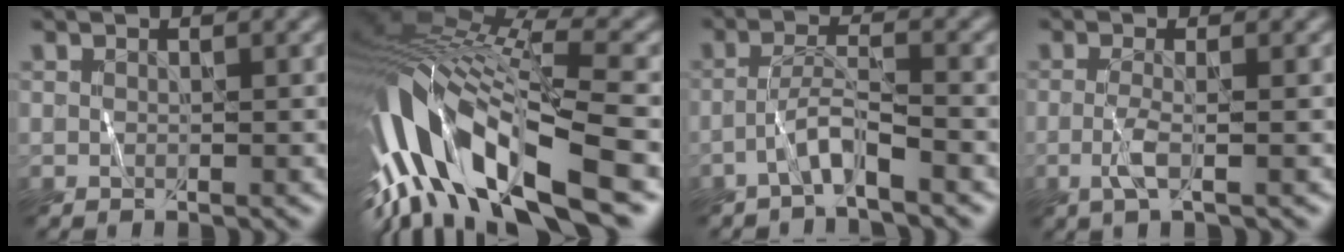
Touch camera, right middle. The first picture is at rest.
{"total": 14.6, "force": [-5.1, 5.8, 12.4], "torque": [-0.258, 0.021, -0.088]}
{"total": 2.9, "force": [-1.9, 0.2, 2.2], "torque": [-0.038, 0.016, -0.042]}
{"total": 1.9, "force": [-0.6, 0.3, 1.7], "torque": [-0.044, -0.001, -0.015]}